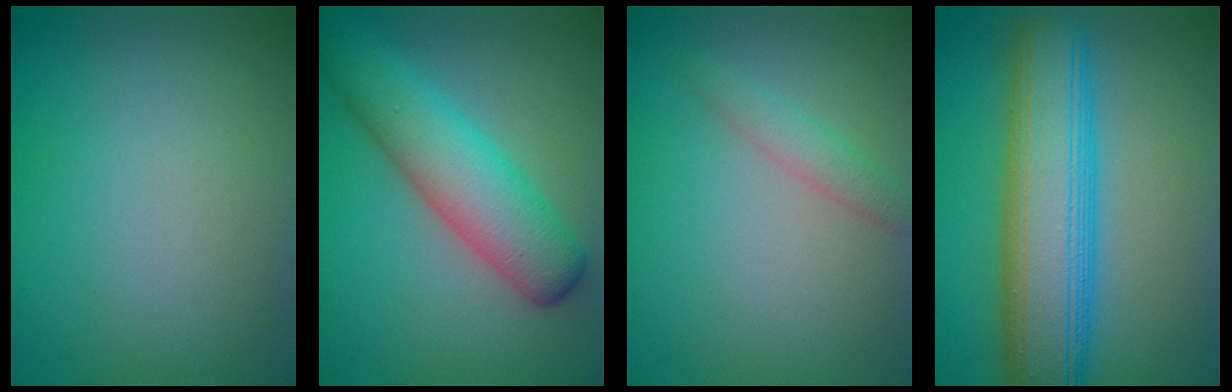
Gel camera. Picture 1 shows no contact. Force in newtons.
{"total": 7.1, "press": 7.1, "slide": 0.2}
{"total": 1.7, "press": 1.7, "slide": 0.1}
{"total": 9.6, "press": 9.6, "slide": 0.2}